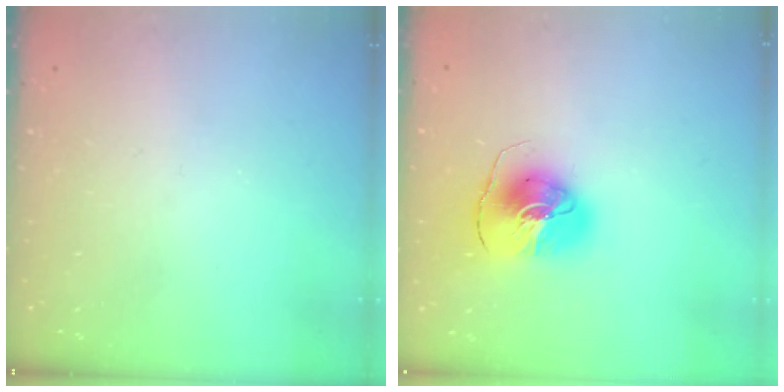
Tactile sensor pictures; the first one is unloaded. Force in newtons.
{"total": 10.5, "press": 10.5, "slide": 1.3}